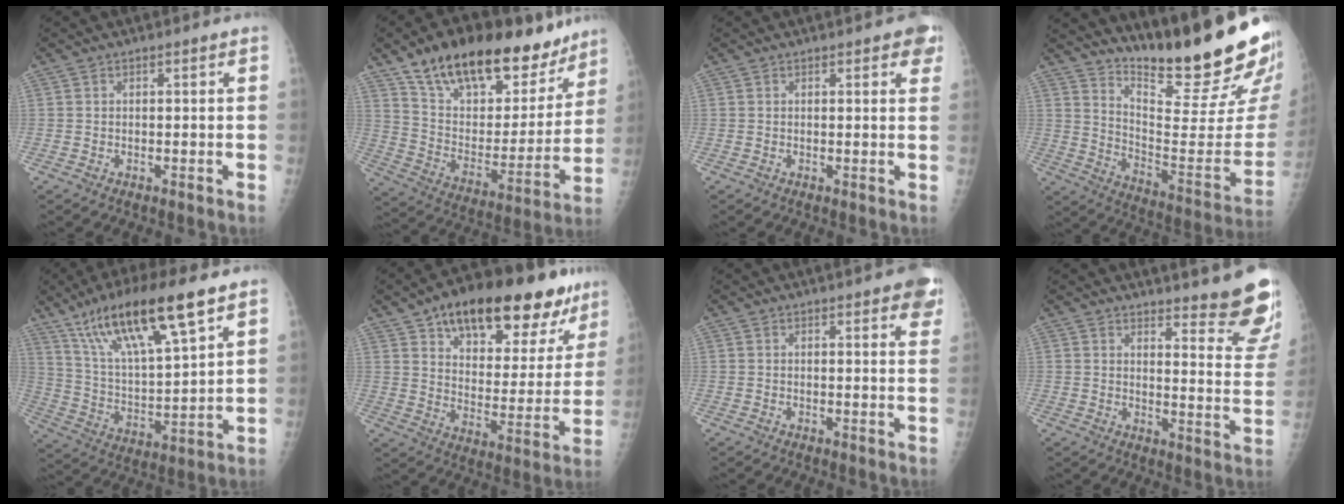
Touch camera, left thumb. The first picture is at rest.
{"total": 28.4, "force": [19.8, 12.8, 15.7], "torque": [-0.205, -0.053, 0.322]}
{"total": 2.7, "force": [1.4, 1.0, 2.1], "torque": [-0.013, 0.000, 0.012]}
{"total": 26.3, "force": [19.8, 3.9, 16.8], "torque": [-0.232, -0.148, 0.297]}
{"total": 20.3, "force": [12.4, 4.5, 15.5], "torque": [-0.265, -0.036, 0.234]}
{"total": 25.7, "force": [16.1, 11.5, 16.3], "torque": [-0.192, -0.033, 0.239]}
{"total": 7.4, "force": [4.6, 1.8, 5.5], "torque": [-0.044, -0.008, 0.046]}
{"total": 15.6, "force": [13.7, 2.1, 7.1], "torque": [-0.059, -0.142, 0.153]}